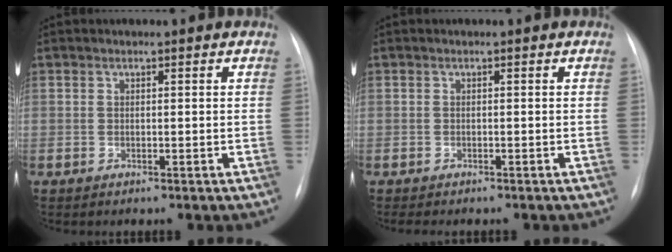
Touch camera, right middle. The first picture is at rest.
{"total": 2.9, "force": [-2.4, 1.0, 1.3], "torque": [-0.019, -0.006, -0.025]}